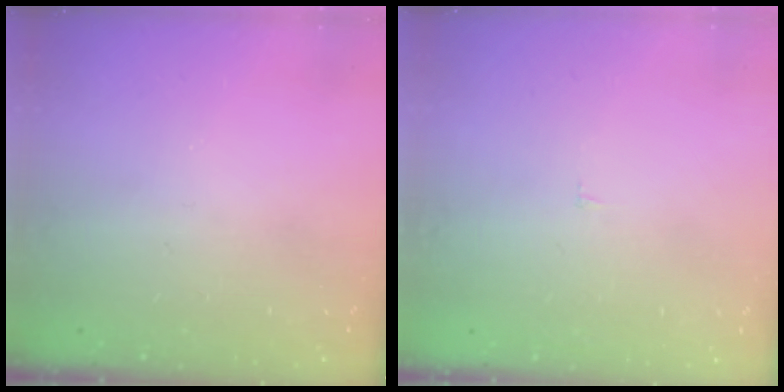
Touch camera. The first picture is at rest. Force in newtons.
{"total": 1.6, "press": 1.6, "slide": 0.1}